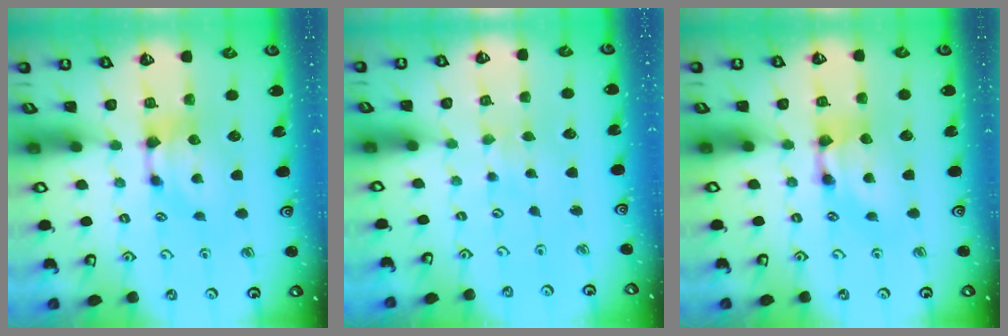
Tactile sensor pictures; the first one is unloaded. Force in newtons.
{"total": 2.9, "press": 2.9, "slide": 0.0}
{"total": 2.2, "press": 2.2, "slide": 0.1}